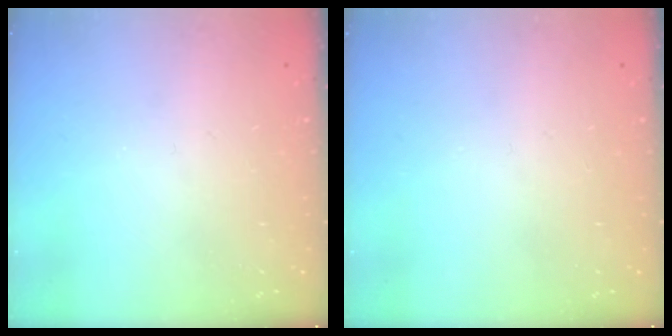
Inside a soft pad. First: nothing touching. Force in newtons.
{"total": 0.0}